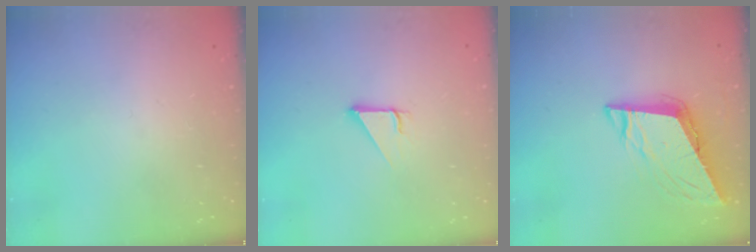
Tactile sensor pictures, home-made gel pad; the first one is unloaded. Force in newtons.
{"total": 2.9, "press": 2.8, "slide": 0.2}
{"total": 9.8, "press": 9.3, "slide": 3.1}